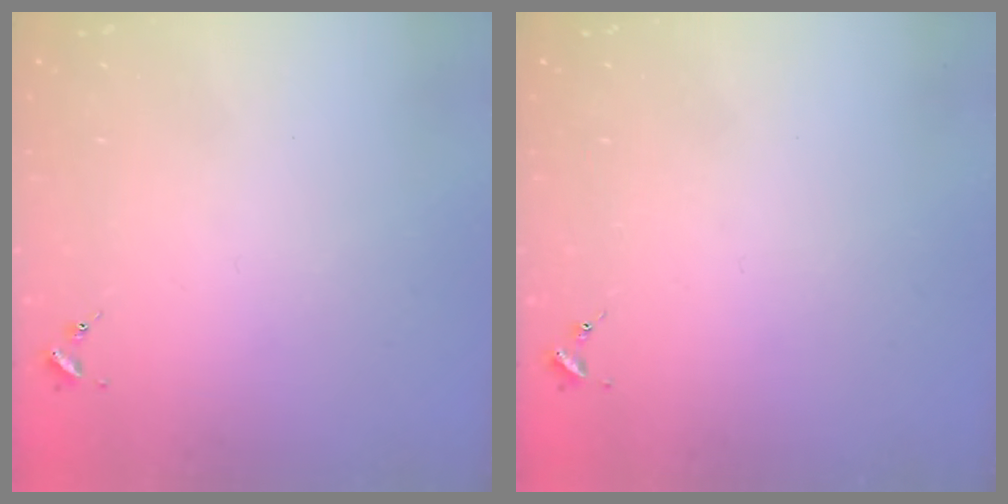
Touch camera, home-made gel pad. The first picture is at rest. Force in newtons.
{"total": 0.0}